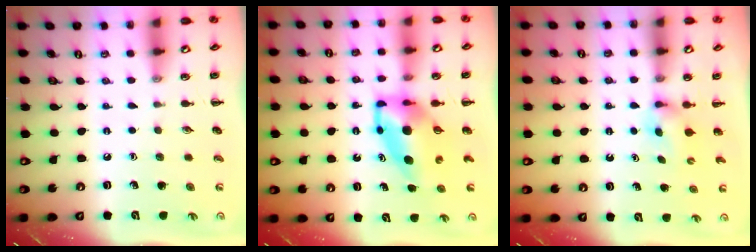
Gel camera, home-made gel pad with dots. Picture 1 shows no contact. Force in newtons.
{"total": 6.9, "press": 6.7, "slide": 1.5}
{"total": 2.9, "press": 2.8, "slide": 1.0}